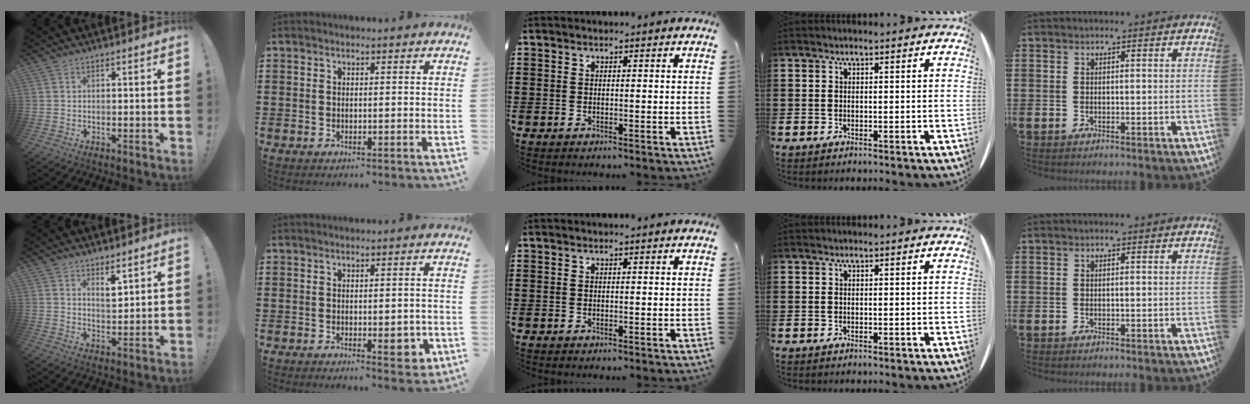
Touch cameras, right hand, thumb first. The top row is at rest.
{"thumb": {"total": 5.5, "force": [4.3, 2.2, 2.6], "torque": [-0.029, -0.033, 0.075]}, "index": {"total": 3.2, "force": [-0.9, 1.3, 2.8], "torque": [-0.044, 0.001, -0.013]}}